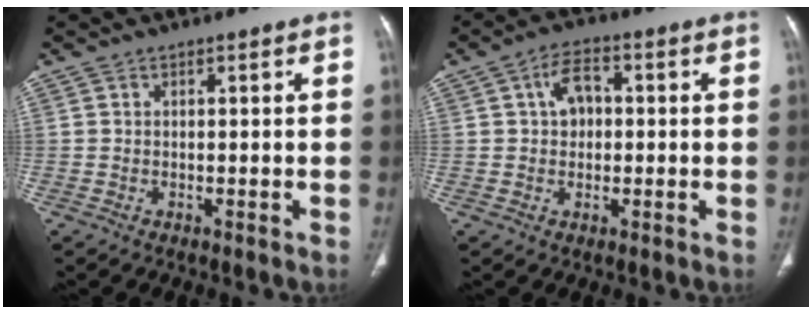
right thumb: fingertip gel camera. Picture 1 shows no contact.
{"total": 5.6, "force": [0.8, 3.9, 4.0], "torque": [-0.051, 0.013, 0.006]}